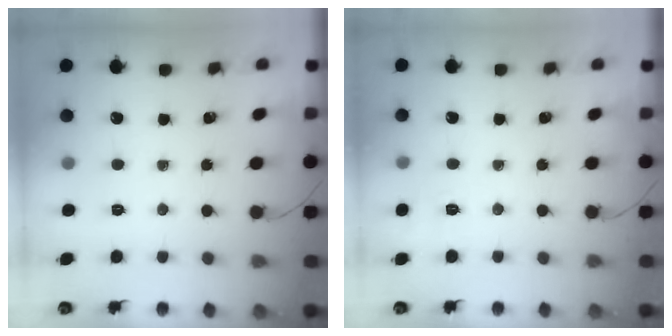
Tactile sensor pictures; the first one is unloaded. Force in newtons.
{"total": 7.0, "press": 6.6, "slide": 2.2}